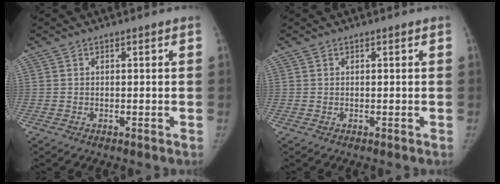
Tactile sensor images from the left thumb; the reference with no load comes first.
{"total": 0.0}